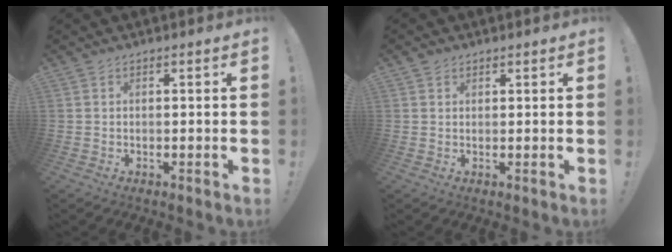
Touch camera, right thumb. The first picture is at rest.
{"total": 1.2, "force": [0.8, 0.9, 0.3], "torque": [0.002, -0.002, 0.013]}